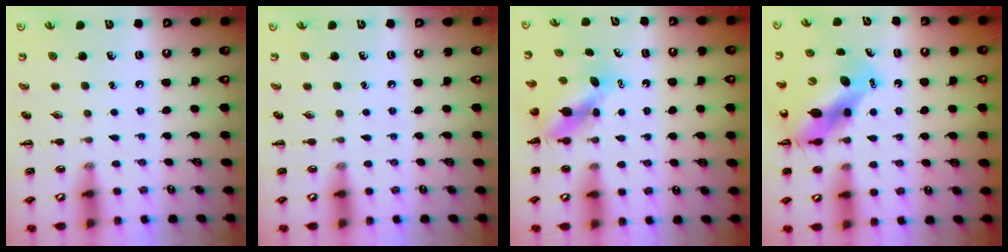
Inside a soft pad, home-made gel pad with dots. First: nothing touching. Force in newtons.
{"total": 0.0}
{"total": 5.2, "press": 5.1, "slide": 0.7}
{"total": 10.6, "press": 10.2, "slide": 3.0}